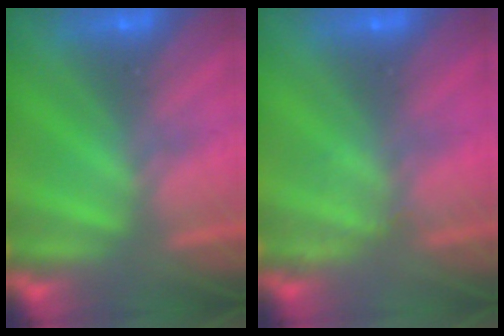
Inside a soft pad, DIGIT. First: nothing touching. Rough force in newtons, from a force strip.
{"total": 2.0}